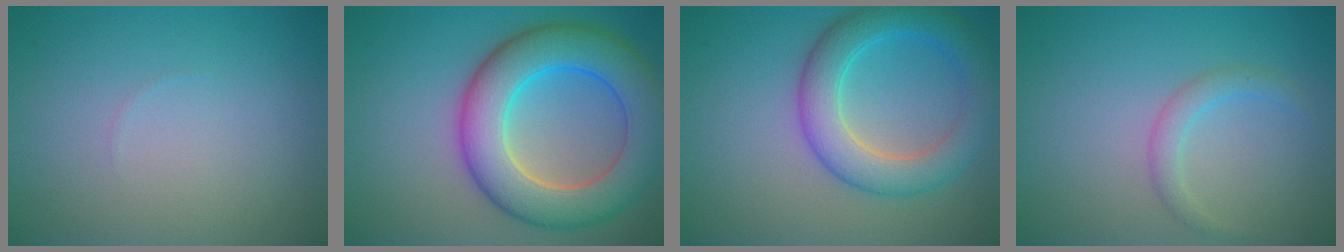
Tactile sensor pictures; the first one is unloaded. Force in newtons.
{"total": 9.9, "press": 9.9, "slide": 0.4}
{"total": 5.9, "press": 5.9, "slide": 0.1}
{"total": 1.7, "press": 1.7, "slide": 0.0}